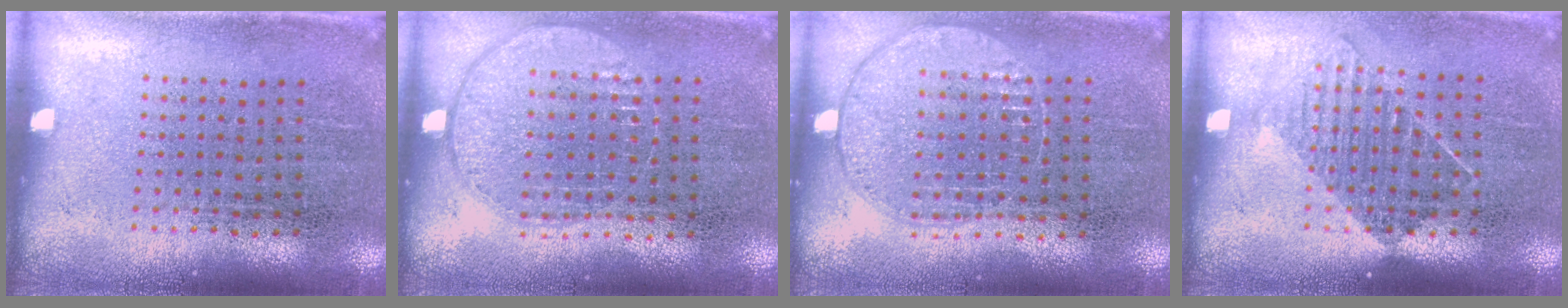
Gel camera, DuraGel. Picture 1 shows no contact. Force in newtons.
{"total": 0.9, "press": 0.9, "slide": 0.3}
{"total": 1.0, "press": 1.0, "slide": 0.3}
{"total": 1.2, "press": 1.0, "slide": 0.7}